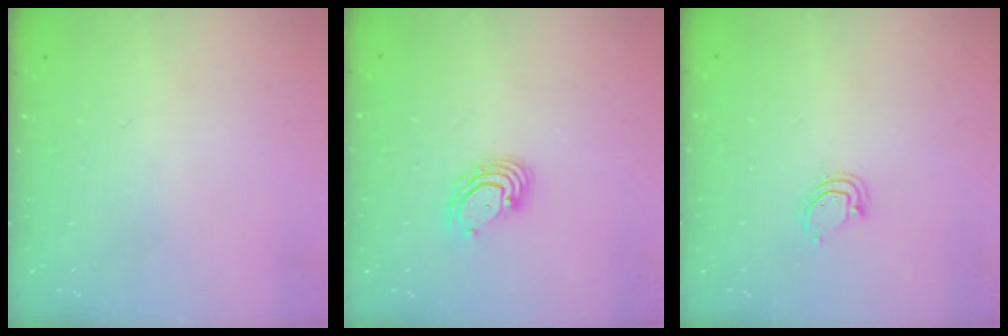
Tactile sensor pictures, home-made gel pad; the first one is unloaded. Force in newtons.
{"total": 5.1, "press": 5.0, "slide": 0.6}
{"total": 3.7, "press": 3.7, "slide": 0.3}